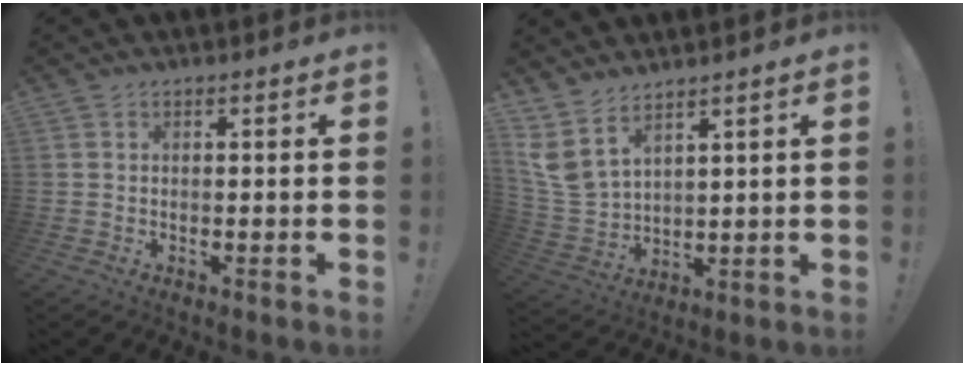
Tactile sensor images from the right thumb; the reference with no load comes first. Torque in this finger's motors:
{"motor_torque": [0.89, 1.04, 0.26, 0.26, 0.14]}